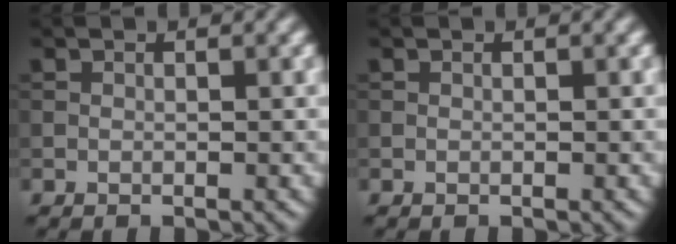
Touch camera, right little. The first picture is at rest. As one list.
[{"total": 0.0}]